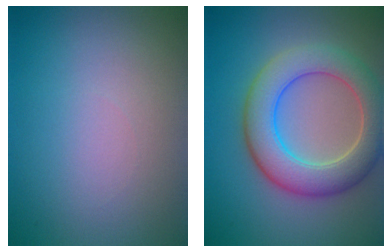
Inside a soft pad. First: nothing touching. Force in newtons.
{"total": 7.1, "press": 7.1, "slide": 0.6}